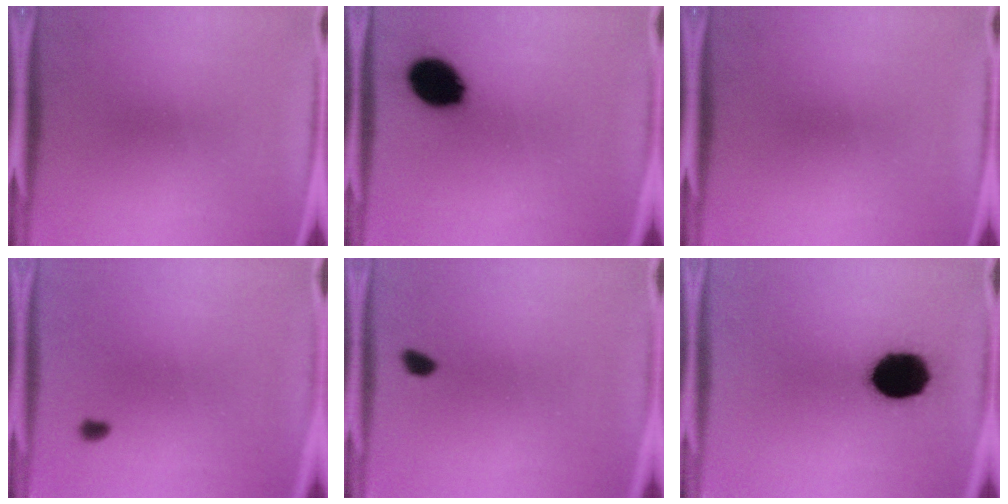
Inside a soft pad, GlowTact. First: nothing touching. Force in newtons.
{"total": 12.2}
{"total": 0.0}
{"total": 1.0}
{"total": 1.7}
{"total": 17.9}